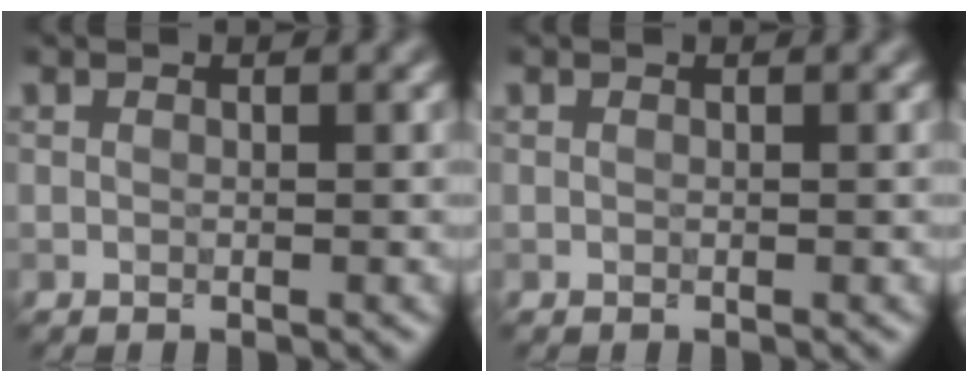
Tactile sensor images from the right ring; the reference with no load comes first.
{"total": 0.0}